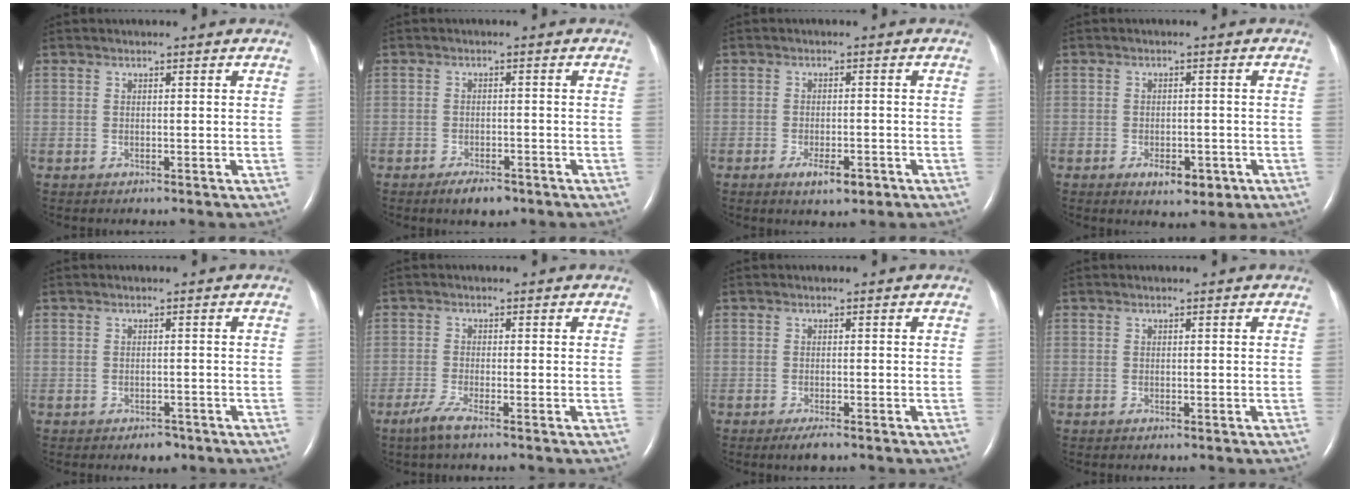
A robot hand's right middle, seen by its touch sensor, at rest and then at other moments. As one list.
[{"total": 3.4, "force": [-2.4, 1.2, 2.0], "torque": [-0.038, -0.003, -0.034]}, {"total": 3.9, "force": [-2.2, 1.3, 2.9], "torque": [-0.051, -0.002, -0.029]}, {"total": 4.5, "force": [-2.2, 2.3, 3.2], "torque": [-0.043, 0.002, -0.020]}, {"total": 2.0, "force": [-1.4, 1.1, 0.9], "torque": [-0.012, 0.001, -0.013]}, {"total": 2.7, "force": [-1.9, -0.1, 1.9], "torque": [-0.051, -0.009, -0.044]}, {"total": 2.2, "force": [-1.5, 0.4, 1.6], "torque": [-0.033, -0.006, -0.026]}, {"total": 0.0}]